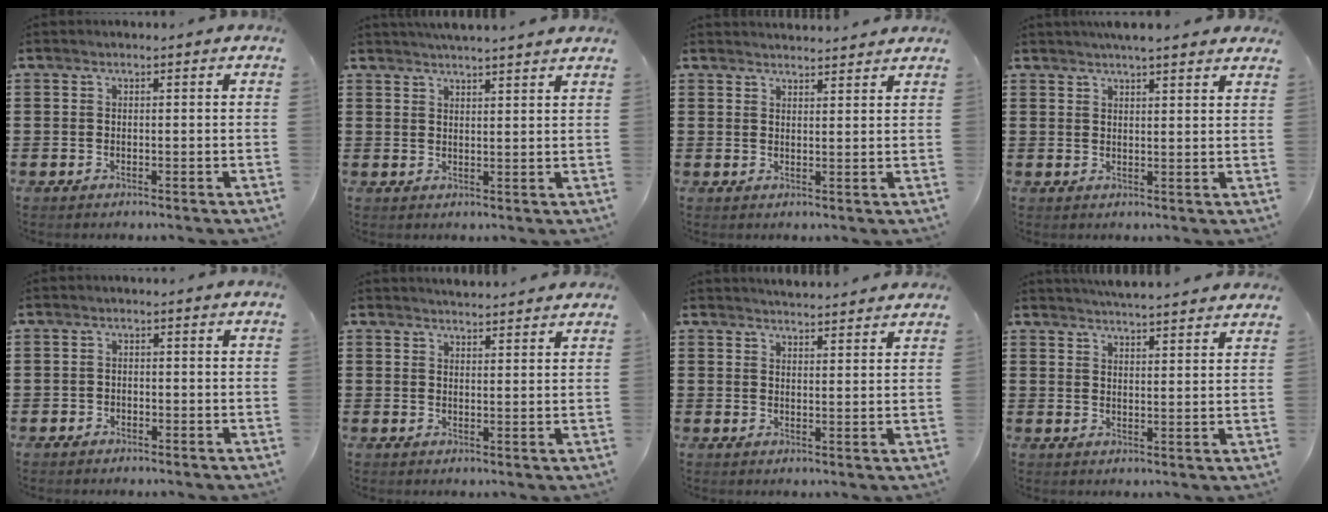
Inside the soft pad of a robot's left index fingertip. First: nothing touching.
{"total": 2.8, "force": [2.8, -0.5, 0.3], "torque": [-0.015, -0.009, 0.051]}
{"total": 2.1, "force": [2.1, 0.0, -0.1], "torque": [-0.005, -0.005, 0.041]}
{"total": 3.3, "force": [3.1, 0.0, 1.2], "torque": [-0.031, -0.002, 0.057]}
{"total": 1.3, "force": [-1.2, 0.6, -0.2], "torque": [-0.003, 0.004, -0.028]}
{"total": 2.3, "force": [2.3, -0.1, 0.0], "torque": [-0.006, -0.005, 0.043]}
{"total": 2.6, "force": [2.6, -0.2, 0.1], "torque": [-0.009, -0.007, 0.048]}
{"total": 3.9, "force": [3.9, -0.3, 0.6], "torque": [-0.023, -0.015, 0.070]}